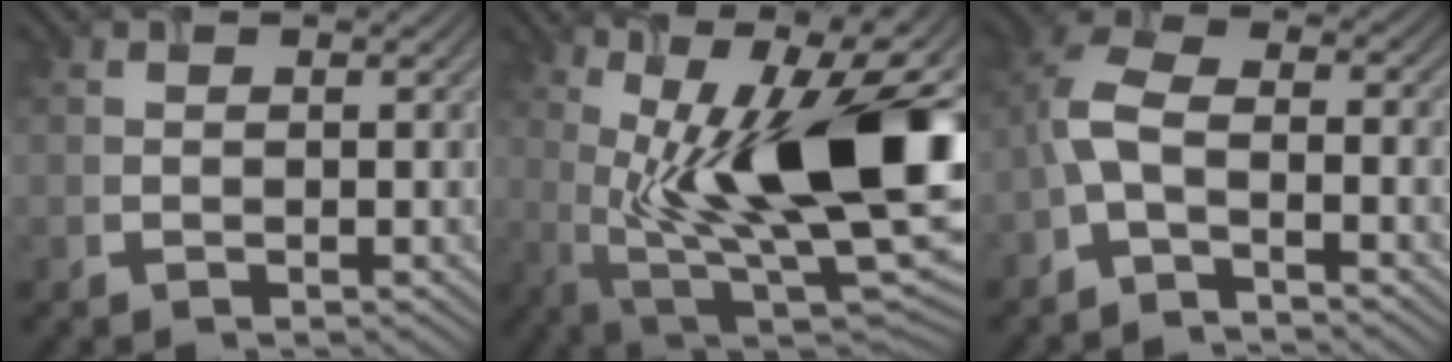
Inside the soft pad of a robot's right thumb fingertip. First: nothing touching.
{"total": 19.0, "force": [2.2, 7.1, 17.5], "torque": [-0.255, 0.006, 0.044]}
{"total": 5.1, "force": [-2.7, 2.0, 3.8], "torque": [-0.095, 0.004, -0.060]}